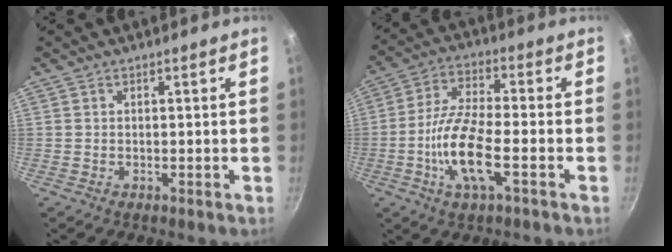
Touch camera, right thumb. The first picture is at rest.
{"total": 11.8, "force": [-3.7, 3.6, 10.6], "torque": [-0.208, 0.023, -0.081]}